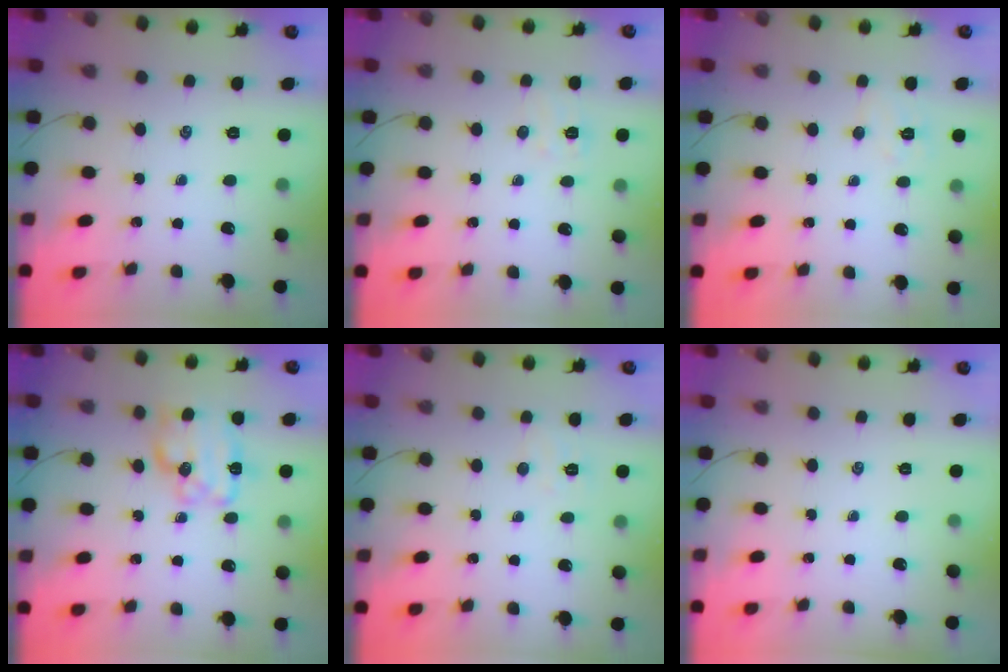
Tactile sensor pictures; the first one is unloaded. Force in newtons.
{"total": 5.0, "press": 4.8, "slide": 1.2}
{"total": 5.5, "press": 5.4, "slide": 1.2}
{"total": 12.5, "press": 12.5, "slide": 0.4}
{"total": 3.6, "press": 3.5, "slide": 0.9}
{"total": 0.0}